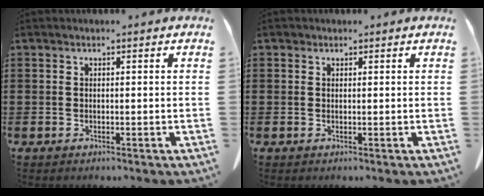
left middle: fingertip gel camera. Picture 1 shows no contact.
{"total": 0.5, "force": [0.4, 0.4, 0.1], "torque": [-0.004, 0.003, 0.007]}